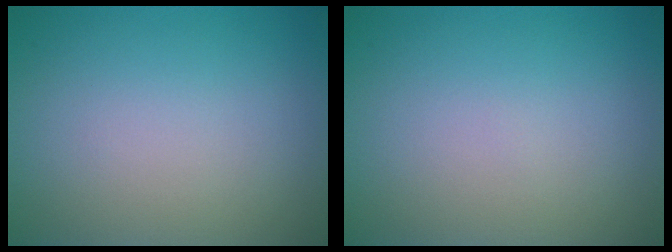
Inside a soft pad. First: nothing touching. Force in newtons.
{"total": 0.0}